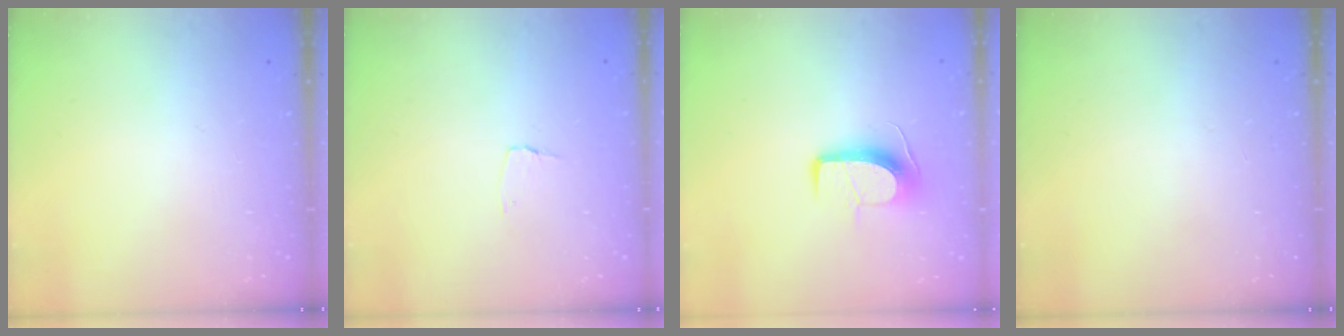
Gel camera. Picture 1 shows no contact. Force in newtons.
{"total": 2.6, "press": 2.6, "slide": 0.2}
{"total": 9.9, "press": 9.9, "slide": 0.2}
{"total": 0.0}